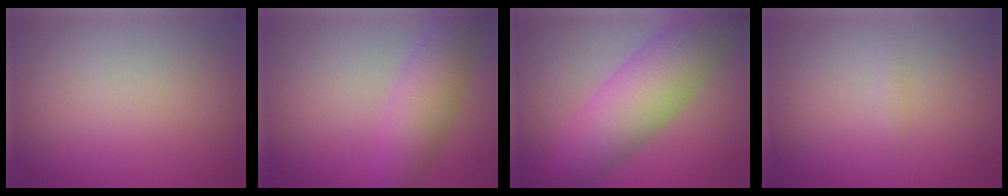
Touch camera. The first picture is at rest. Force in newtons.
{"total": 4.7, "press": 4.7, "slide": 0.3}
{"total": 8.1, "press": 8.1, "slide": 0.1}
{"total": 0.6, "press": 0.6, "slide": 0.0}